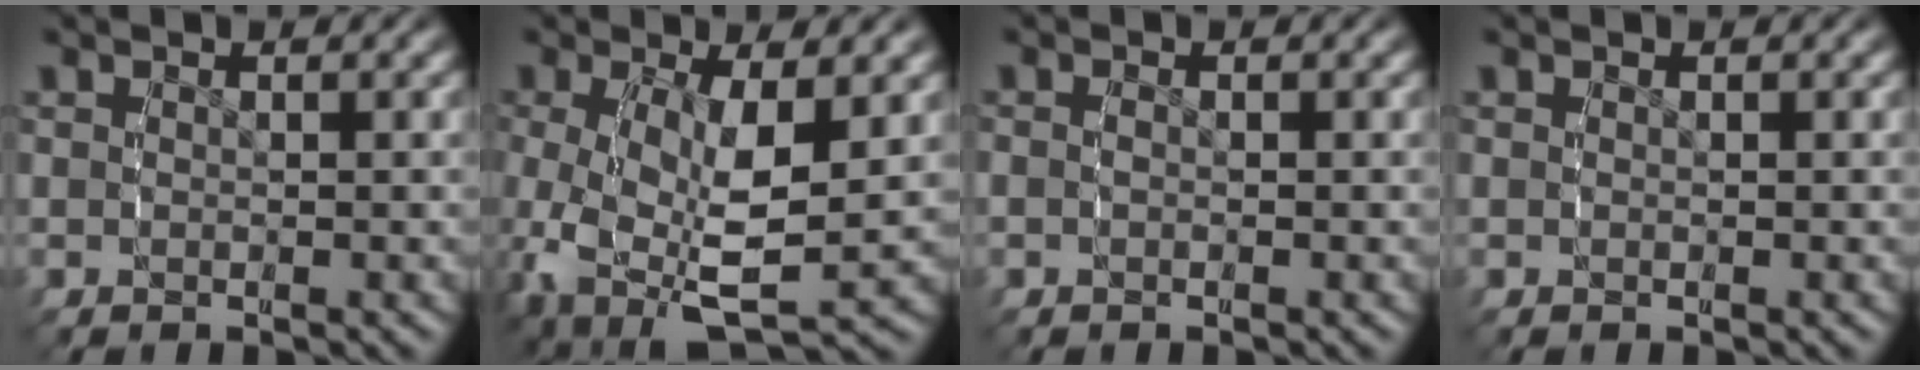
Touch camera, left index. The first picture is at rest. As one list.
[{"total": 7.7, "force": [-2.5, 4.9, 5.3], "torque": [-0.147, -0.054, -0.019]}, {"total": 0.9, "force": [-0.5, 0.6, 0.4], "torque": [-0.016, -0.004, -0.013]}, {"total": 0.0}]